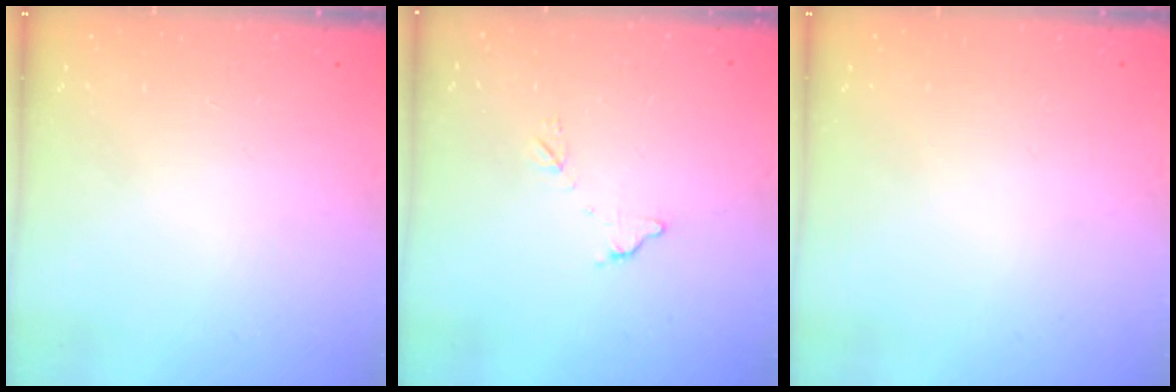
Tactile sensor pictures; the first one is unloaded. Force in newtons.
{"total": 7.0, "press": 7.0, "slide": 0.4}
{"total": 0.0}